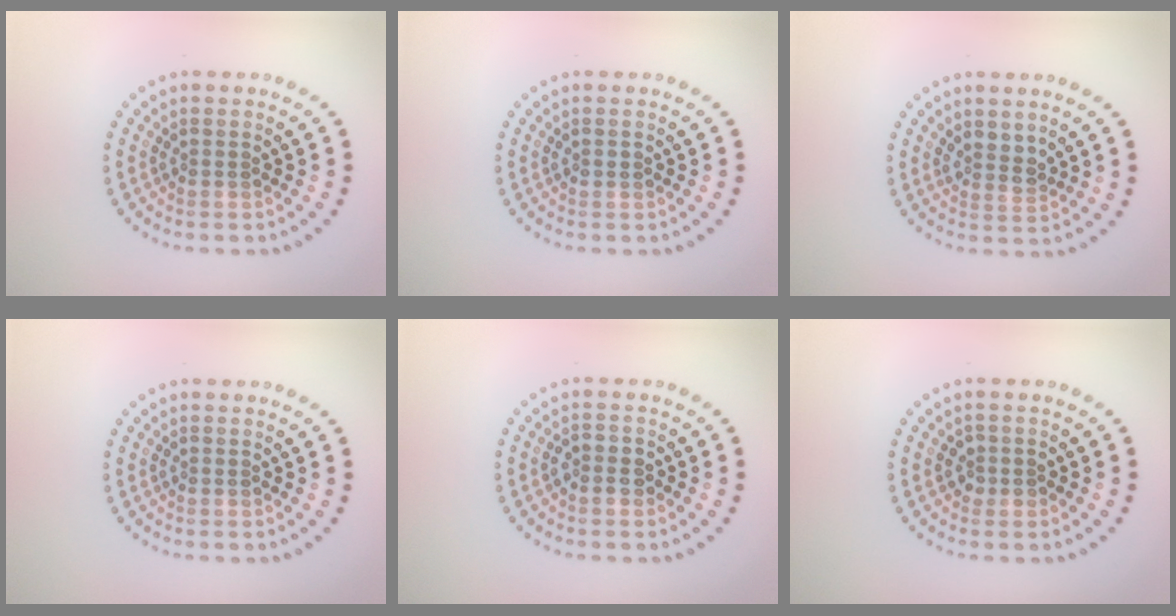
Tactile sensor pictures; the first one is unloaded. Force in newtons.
{"total": 0.7, "press": 0.6, "slide": 0.1}
{"total": 1.5, "press": 1.3, "slide": 0.8}
{"total": 0.0}
{"total": 1.6, "press": 1.5, "slide": 0.6}
{"total": 1.2, "press": 1.2, "slide": 0.3}